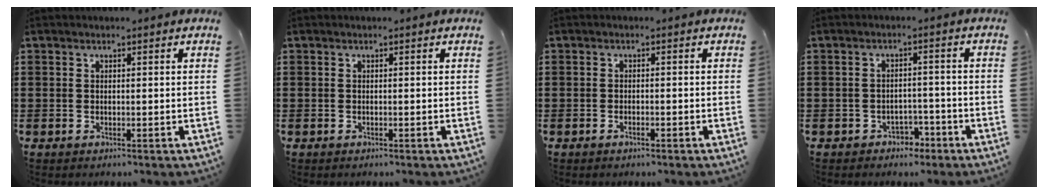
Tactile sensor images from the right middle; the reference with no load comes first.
{"total": 0.0}
{"total": 0.8, "force": [-0.6, 0.2, 0.5], "torque": [-0.013, -0.004, -0.011]}
{"total": 2.6, "force": [-2.2, 1.3, 0.4], "torque": [-0.015, 0.004, -0.049]}